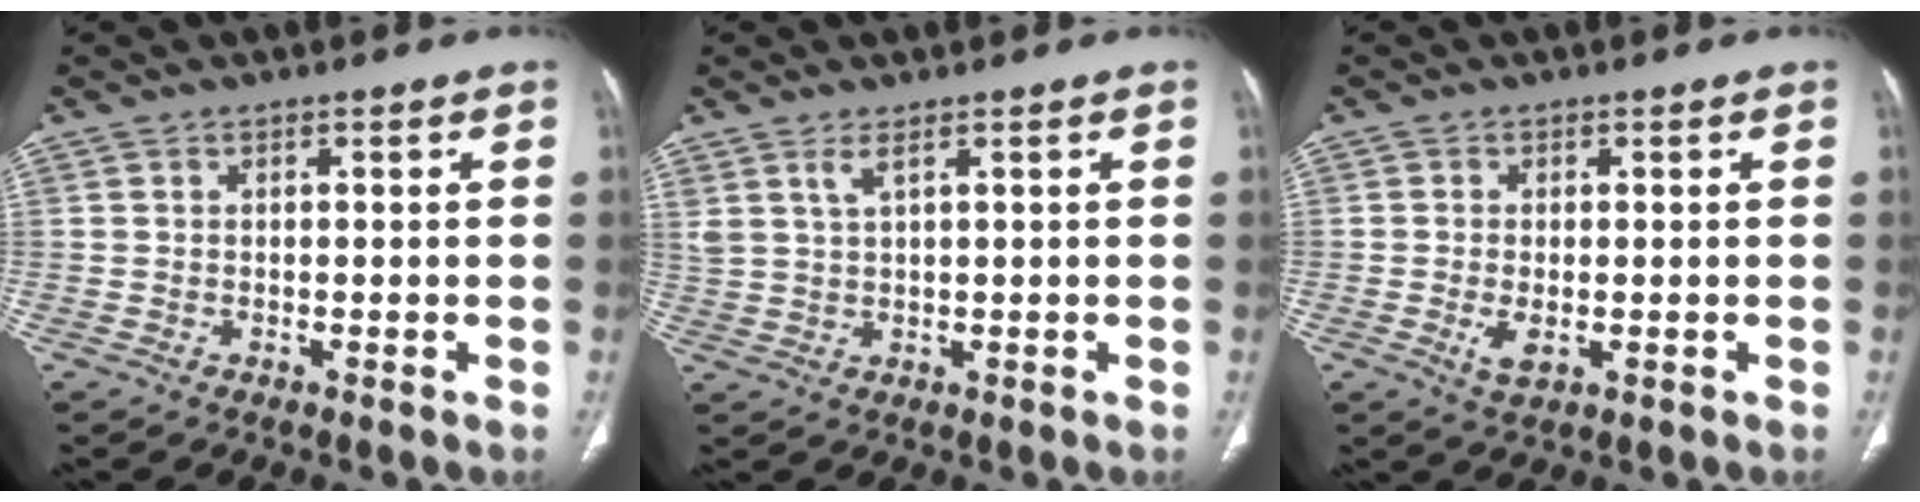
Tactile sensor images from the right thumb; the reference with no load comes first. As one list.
[{"total": 2.9, "force": [1.9, 0.6, 2.2], "torque": [-0.051, -0.010, 0.045]}, {"total": 3.3, "force": [-0.7, 1.6, 2.8], "torque": [-0.055, -0.006, -0.009]}]